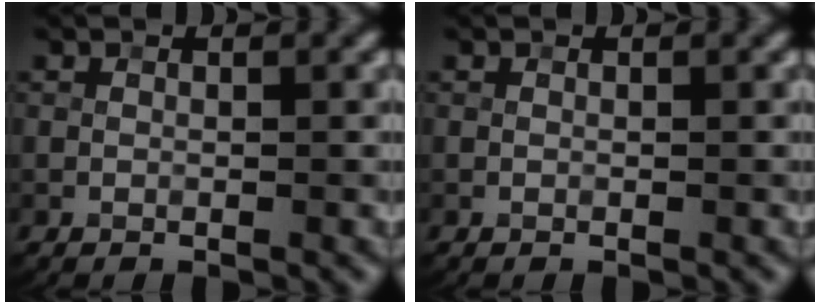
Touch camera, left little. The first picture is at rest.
{"total": 0.0}